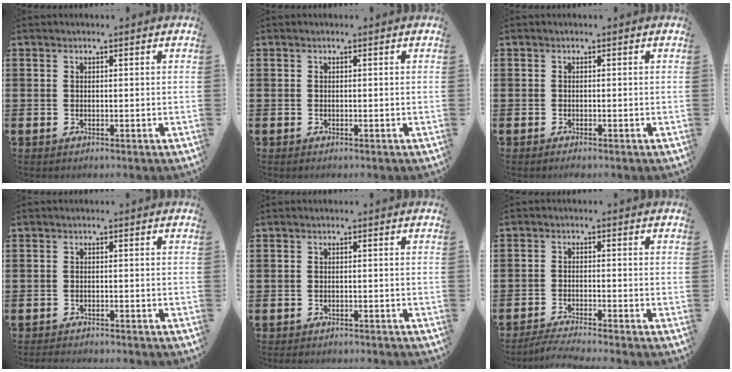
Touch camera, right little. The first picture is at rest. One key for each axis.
{"total": 0.0}
{"total": 0.6, "fx": -0.5, "fy": 0.1, "fz": 0.4, "tx": -0.007, "ty": -0.003, "tz": -0.009}
{"total": 1.2, "fx": -1.2, "fy": 0.0, "fz": 0.0, "tx": -0.003, "ty": 0.000, "tz": -0.024}
{"total": 0.9, "fx": -0.9, "fy": 0.0, "fz": 0.0, "tx": -0.002, "ty": -0.001, "tz": -0.019}
{"total": 2.5, "fx": -2.3, "fy": -0.3, "fz": 0.9, "tx": -0.013, "ty": 0.001, "tz": -0.045}